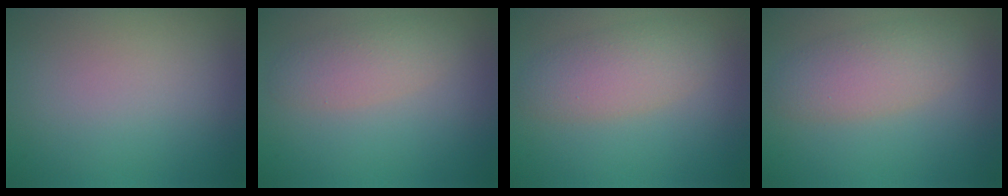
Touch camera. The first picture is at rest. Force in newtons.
{"total": 2.4, "press": 2.4, "slide": 0.1}
{"total": 3.5, "press": 3.5, "slide": 0.1}
{"total": 3.5, "press": 3.5, "slide": 0.1}